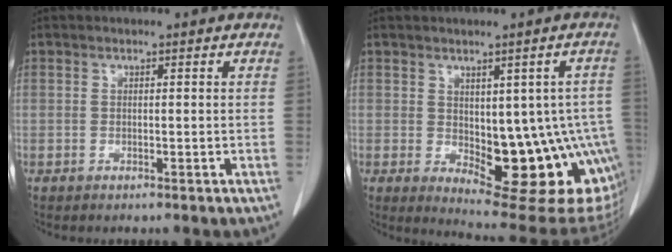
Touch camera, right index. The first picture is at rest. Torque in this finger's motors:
{"motor_torque": [1.25, -0.66, 0.29, 0.09]}